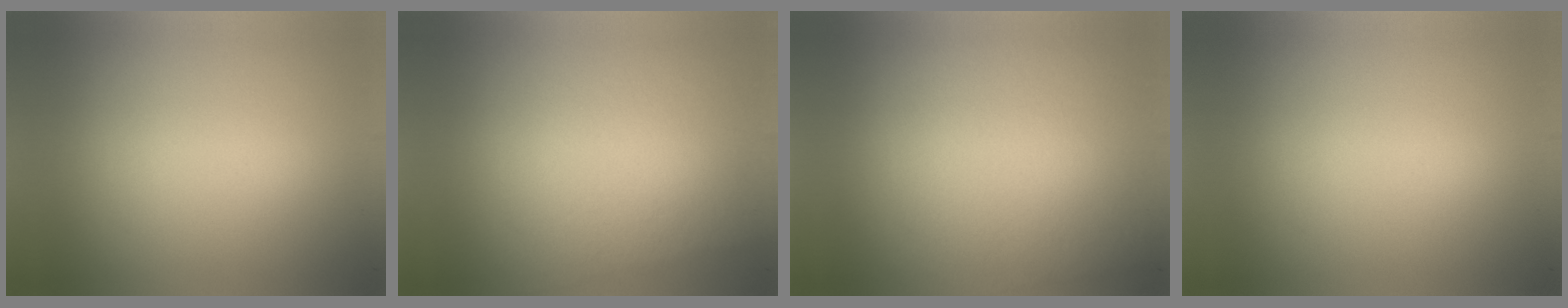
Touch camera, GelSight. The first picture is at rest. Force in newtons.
{"total": 3.1}
{"total": 3.2}
{"total": 0.0}